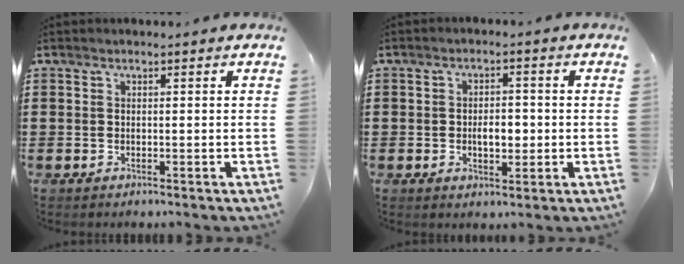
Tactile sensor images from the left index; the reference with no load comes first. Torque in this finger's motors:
{"motor_torque": [0.20, 0.05, 0.22, 0.07]}